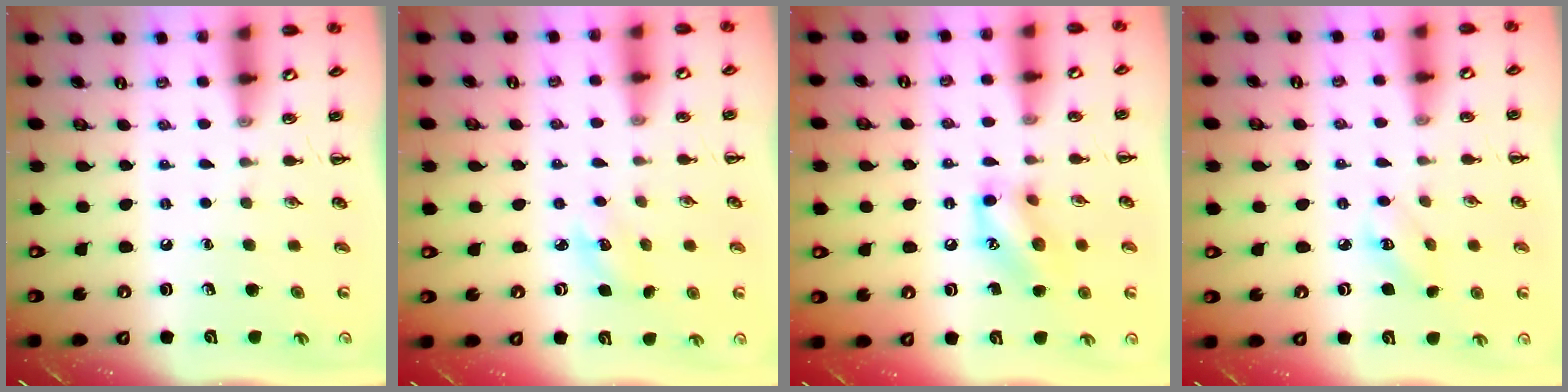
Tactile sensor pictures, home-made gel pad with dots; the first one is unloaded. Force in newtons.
{"total": 3.6, "press": 3.4, "slide": 1.0}
{"total": 11.4, "press": 11.3, "slide": 0.5}
{"total": 3.0, "press": 2.9, "slide": 0.7}